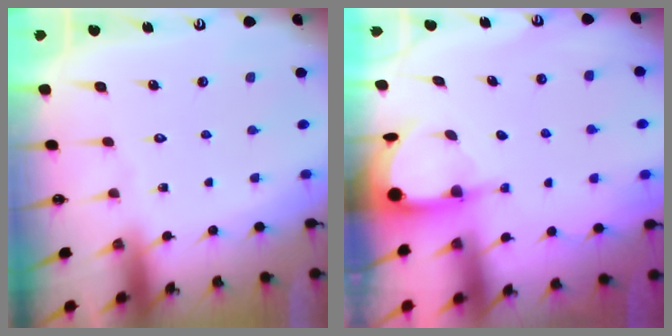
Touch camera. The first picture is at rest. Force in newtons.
{"total": 3.9, "press": 3.9, "slide": 0.3}